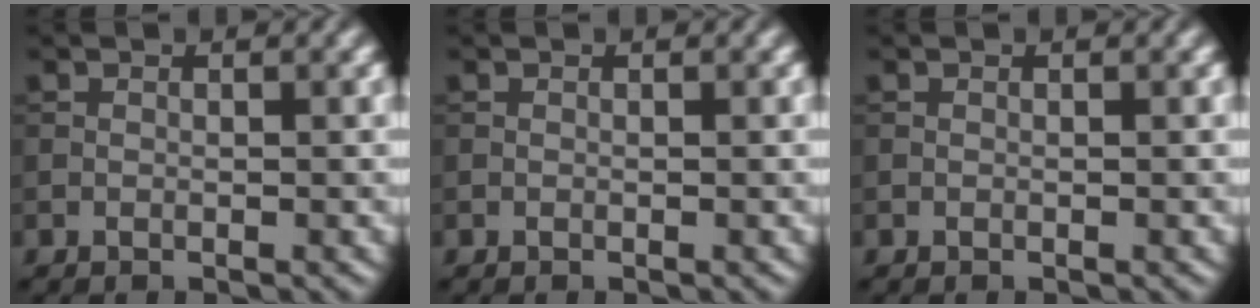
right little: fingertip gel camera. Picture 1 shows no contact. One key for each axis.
{"total": 0.0}
{"total": 0.0}